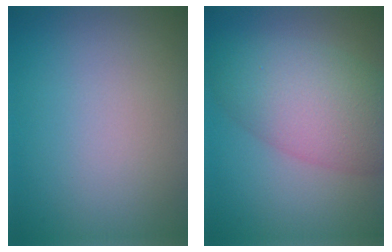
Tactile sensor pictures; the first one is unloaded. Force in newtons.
{"total": 7.7, "press": 7.7, "slide": 0.0}